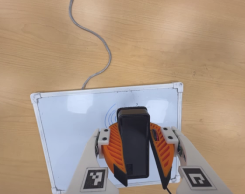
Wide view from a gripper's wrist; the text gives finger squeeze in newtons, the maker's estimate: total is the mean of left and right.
{"total": 12.6, "left": 11.9, "right": 13.4}